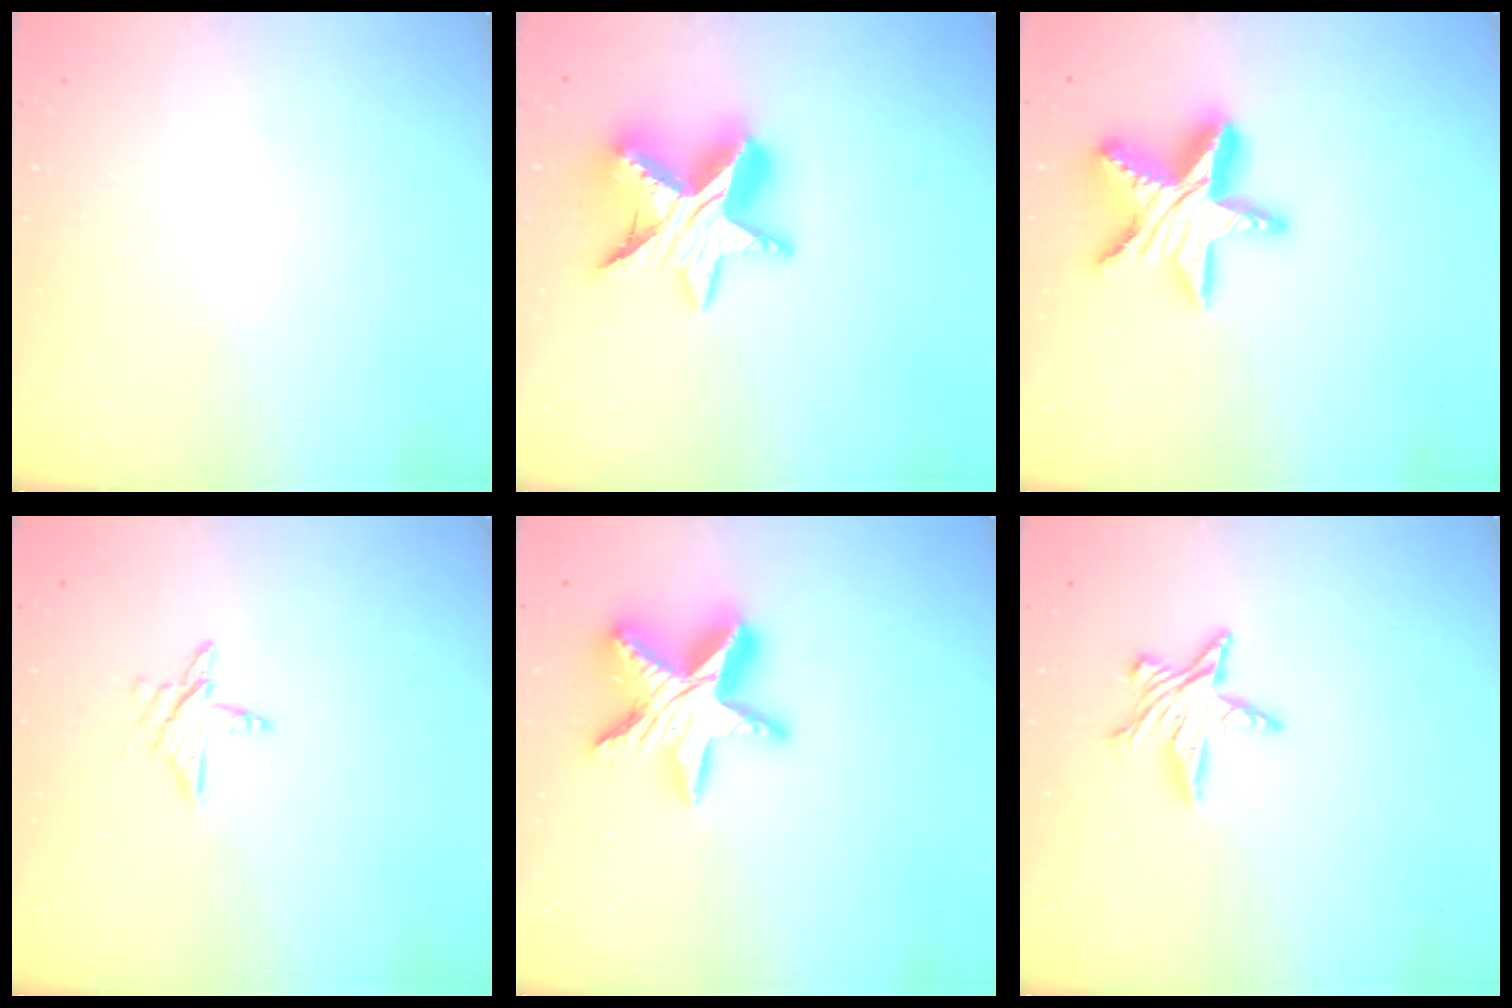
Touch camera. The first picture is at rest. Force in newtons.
{"total": 15.0, "press": 15.0, "slide": 1.2}
{"total": 17.3, "press": 17.2, "slide": 1.5}
{"total": 5.2, "press": 5.2, "slide": 0.5}
{"total": 16.5, "press": 16.5, "slide": 1.2}
{"total": 7.5, "press": 7.5, "slide": 0.6}